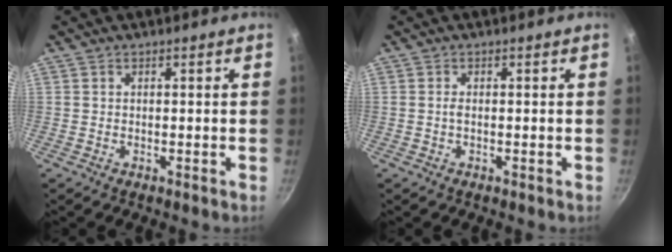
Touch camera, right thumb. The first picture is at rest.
{"total": 0.8, "force": [-0.1, 0.3, 0.7], "torque": [-0.015, 0.002, -0.004]}